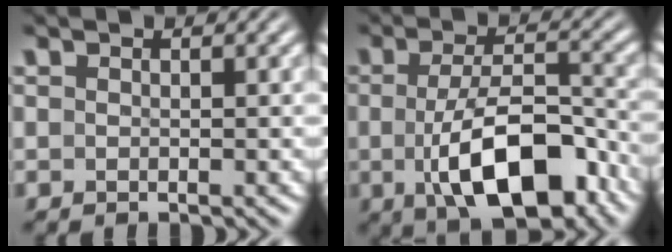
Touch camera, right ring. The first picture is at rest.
{"total": 8.7, "force": [-3.2, 3.4, 7.3], "torque": [-0.116, -0.019, -0.041]}